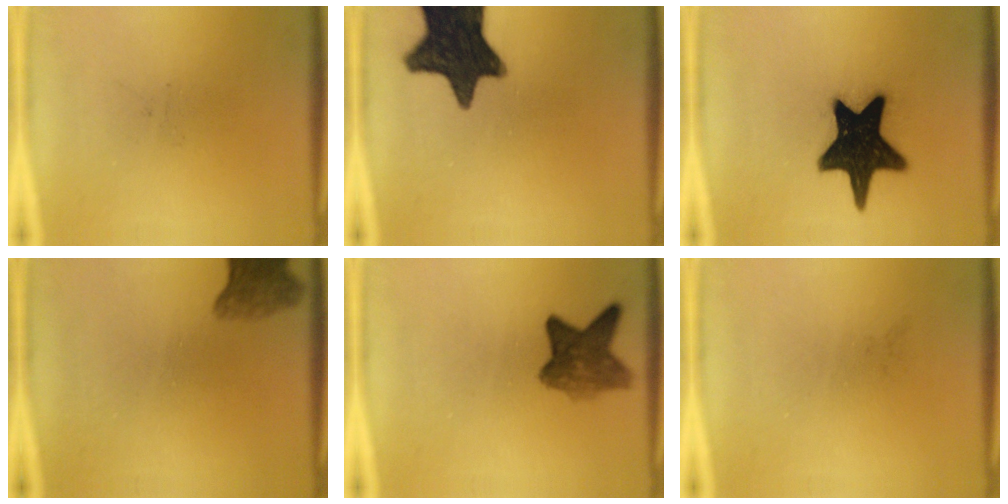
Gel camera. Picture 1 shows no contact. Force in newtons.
{"total": 16.3}
{"total": 19.9}
{"total": 5.7}
{"total": 6.7}
{"total": 0.0}